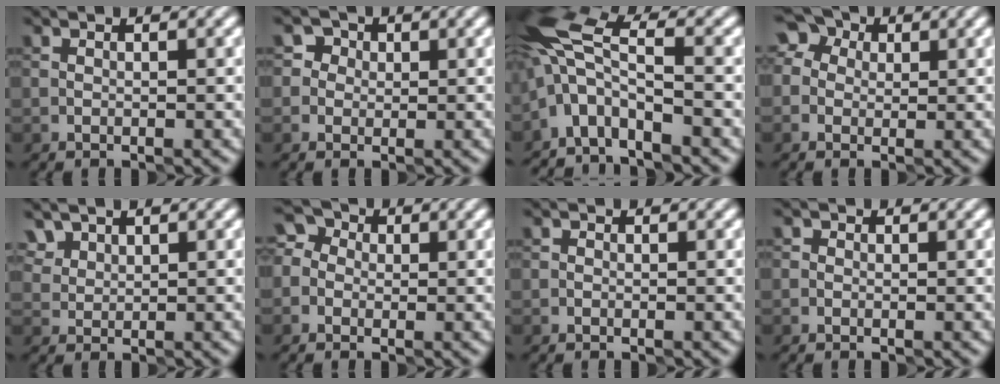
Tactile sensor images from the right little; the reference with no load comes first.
{"total": 2.6, "force": [0.9, 2.3, 0.7], "torque": [0.014, 0.008, 0.000]}
{"total": 5.6, "force": [-3.4, 2.1, 3.9], "torque": [-0.081, 0.010, -0.076]}
{"total": 4.3, "force": [1.5, 3.4, 2.0], "torque": [-0.018, 0.021, -0.007]}
{"total": 2.5, "force": [1.9, 1.5, 0.6], "torque": [-0.022, 0.000, 0.050]}
{"total": 2.9, "force": [0.2, 2.7, 1.2], "torque": [-0.012, 0.019, -0.016]}
{"total": 0.0}
{"total": 0.8, "force": [0.3, 0.7, 0.3], "torque": [-0.001, -0.007, -0.008]}